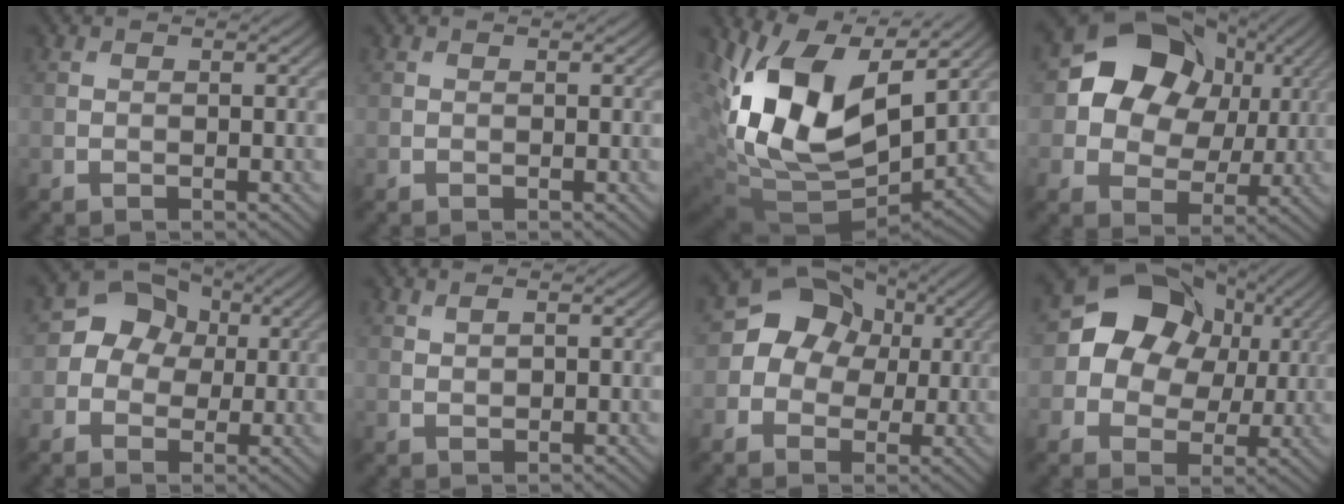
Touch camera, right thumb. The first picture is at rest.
{"total": 0.0}
{"total": 16.9, "force": [4.2, 10.0, 12.9], "torque": [-0.289, -0.007, 0.086]}
{"total": 12.2, "force": [3.0, 9.9, 6.5], "torque": [-0.113, 0.006, 0.039]}
{"total": 6.9, "force": [0.7, 6.2, 2.9], "torque": [-0.046, 0.024, -0.014]}
{"total": 0.9, "force": [0.6, 0.2, 0.6], "torque": [-0.017, 0.001, 0.015]}
{"total": 7.7, "force": [0.8, 6.8, 3.5], "torque": [-0.058, 0.015, -0.005]}
{"total": 10.7, "force": [2.3, 8.8, 5.6], "torque": [-0.097, 0.000, 0.024]}